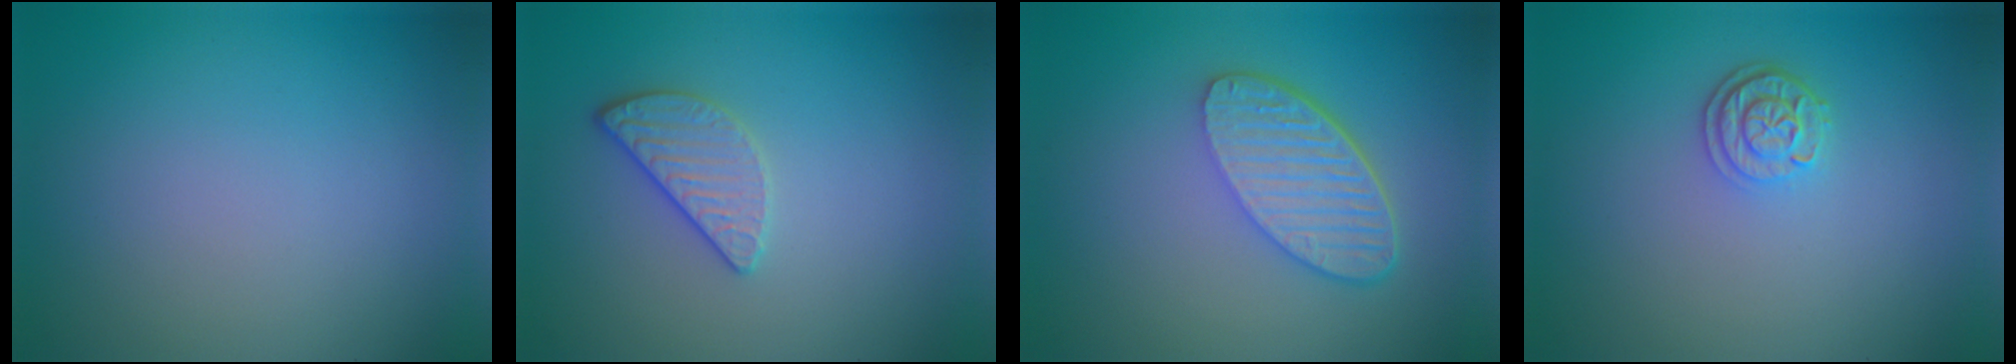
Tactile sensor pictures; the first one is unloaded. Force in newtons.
{"total": 2.4, "press": 2.2, "slide": 0.9}
{"total": 5.8, "press": 4.4, "slide": 3.8}
{"total": 2.5, "press": 2.1, "slide": 1.3}